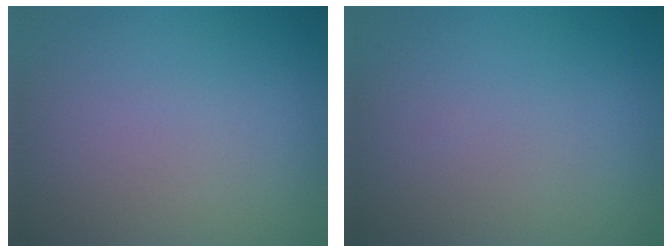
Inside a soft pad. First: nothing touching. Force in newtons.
{"total": 0.0}